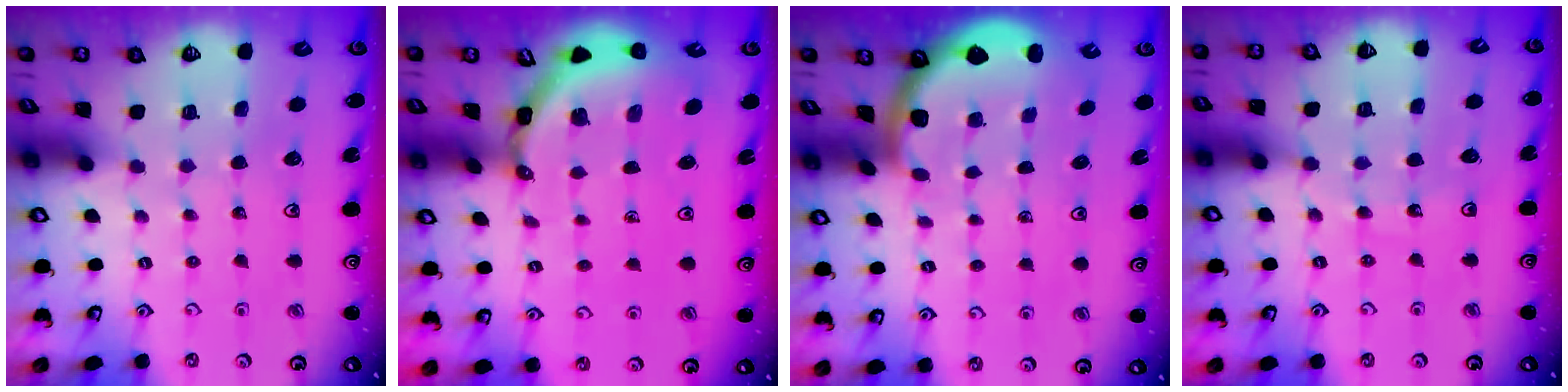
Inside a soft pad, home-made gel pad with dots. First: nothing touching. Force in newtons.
{"total": 4.2, "press": 4.2, "slide": 0.5}
{"total": 1.6, "press": 1.6, "slide": 0.1}
{"total": 9.5, "press": 8.9, "slide": 3.3}